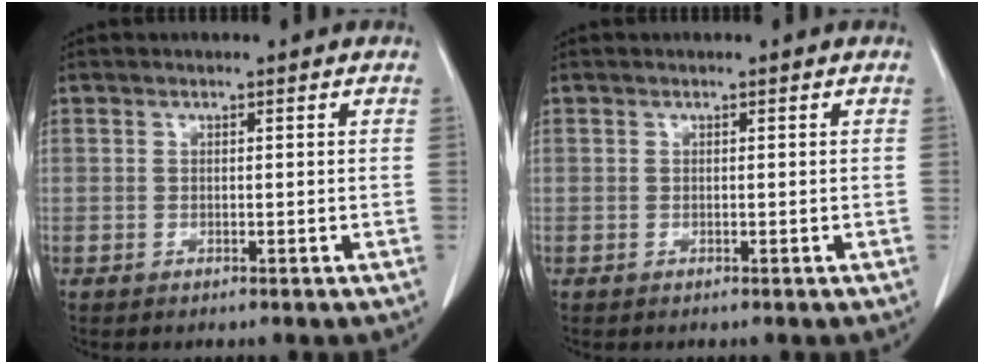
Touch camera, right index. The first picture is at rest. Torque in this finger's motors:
{"motor_torque": [0.00, 0.00, 0.00, 0.00]}